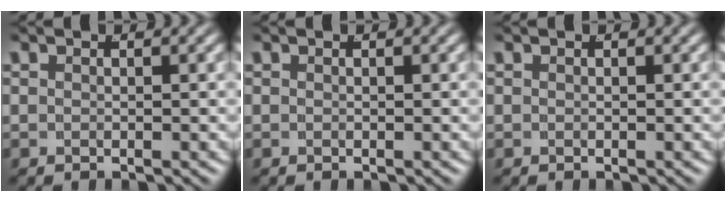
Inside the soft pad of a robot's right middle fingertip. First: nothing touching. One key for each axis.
{"total": 0.0}
{"total": 0.0}